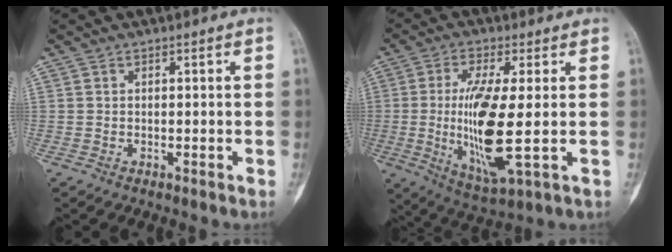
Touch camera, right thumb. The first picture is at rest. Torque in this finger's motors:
{"motor_torque": [1.03, 3.01, 0.54, -0.27, 0.34]}